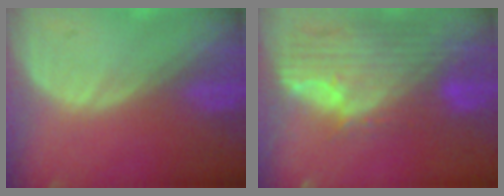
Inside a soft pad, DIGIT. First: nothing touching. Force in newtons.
{"total": 11.9, "press": 10.1, "slide": 6.3}